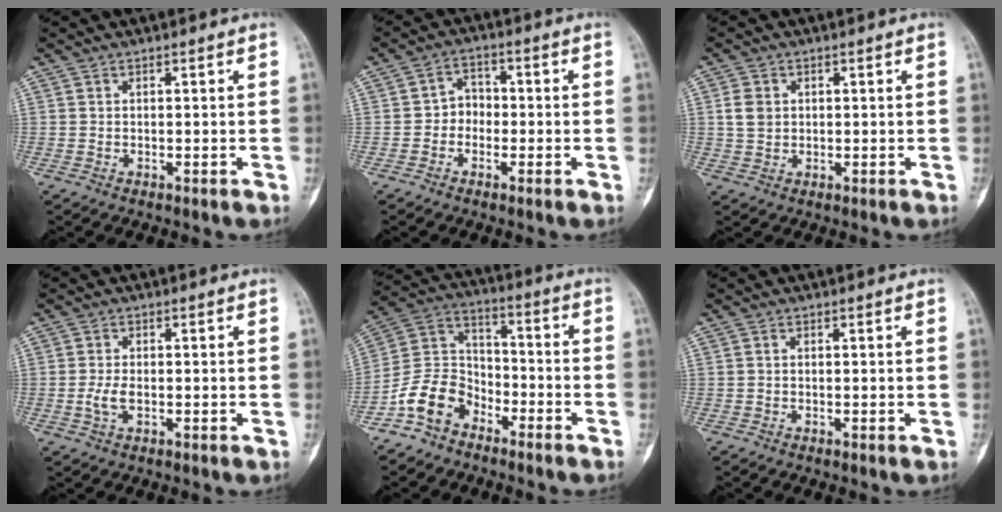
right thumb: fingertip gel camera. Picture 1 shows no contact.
{"total": 4.6, "force": [-1.2, 4.0, 2.2], "torque": [-0.009, 0.021, -0.032]}
{"total": 3.5, "force": [0.7, 2.9, 1.9], "torque": [-0.028, 0.002, 0.014]}
{"total": 2.9, "force": [-0.6, 1.5, 2.4], "torque": [-0.057, 0.003, -0.012]}
{"total": 10.8, "force": [-7.1, 7.0, 4.2], "torque": [-0.069, 0.071, -0.147]}
{"total": 0.0}